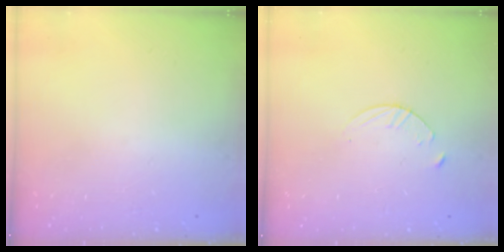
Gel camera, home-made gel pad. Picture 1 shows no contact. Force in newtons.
{"total": 3.1, "press": 3.1, "slide": 0.3}